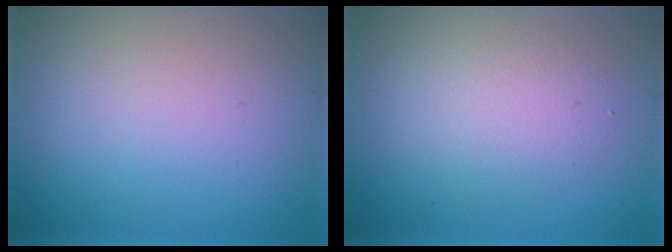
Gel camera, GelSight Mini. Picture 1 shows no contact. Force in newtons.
{"total": 2.9, "press": 2.9, "slide": 0.3}